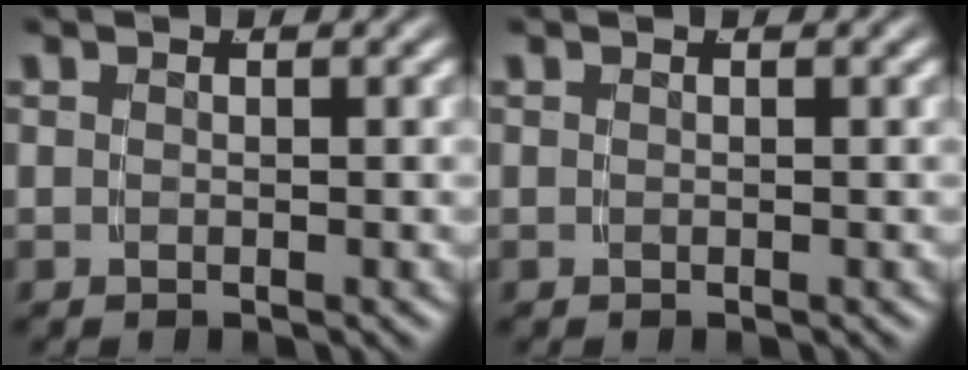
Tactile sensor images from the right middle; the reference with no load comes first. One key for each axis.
{"total": 0.0}